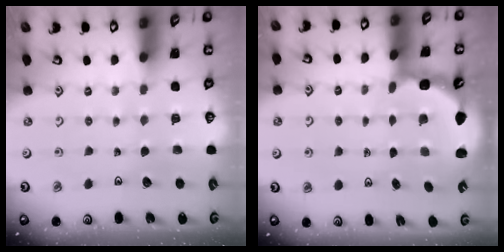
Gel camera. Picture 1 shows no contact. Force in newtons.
{"total": 3.1, "press": 2.5, "slide": 1.9}